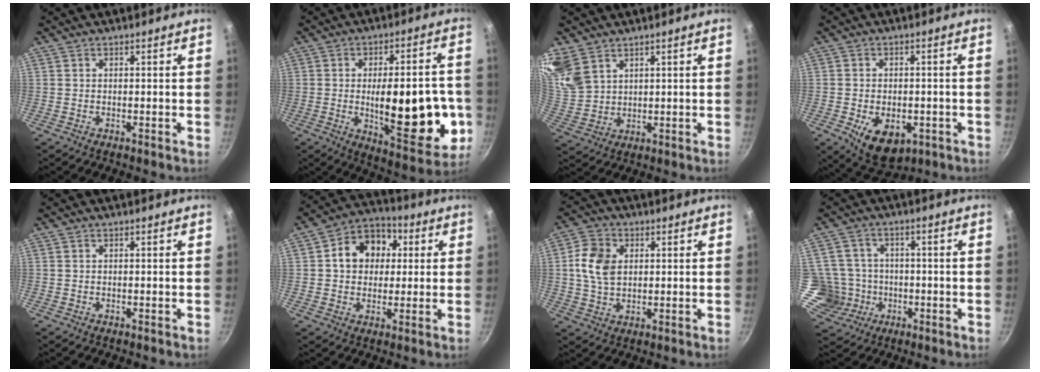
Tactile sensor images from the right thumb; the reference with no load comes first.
{"total": 22.3, "force": [-3.6, 9.0, 20.1], "torque": [-0.241, 0.001, -0.040]}
{"total": 9.9, "force": [6.6, 6.1, 4.2], "torque": [-0.075, -0.016, 0.147]}
{"total": 10.0, "force": [-3.3, 6.3, 7.0], "torque": [-0.085, 0.001, -0.033]}
{"total": 0.0}
{"total": 11.6, "force": [2.2, 9.4, 6.4], "torque": [-0.062, 0.018, 0.019]}
{"total": 8.3, "force": [1.5, 6.0, 5.5], "torque": [-0.091, 0.006, 0.024]}
{"total": 8.3, "force": [-1.9, 7.8, 1.7], "torque": [-0.003, 0.024, -0.032]}